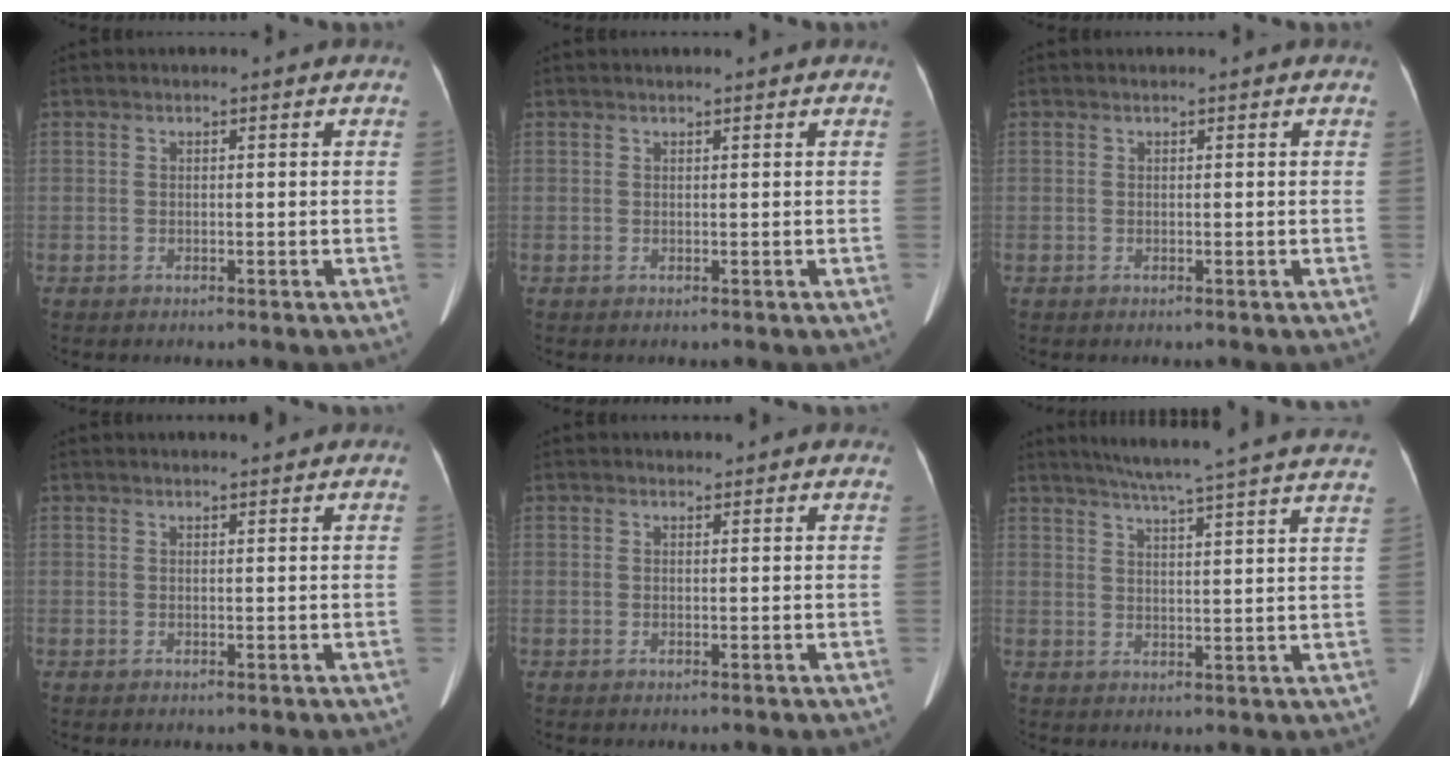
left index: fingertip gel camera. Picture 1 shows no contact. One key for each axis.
{"total": 1.5, "fx": 1.4, "fy": -0.1, "fz": 0.6, "tx": -0.008, "ty": 0.012, "tz": 0.023}
{"total": 0.8, "fx": 0.7, "fy": -0.1, "fz": 0.3, "tx": -0.005, "ty": 0.011, "tz": 0.015}
{"total": 2.8, "fx": 2.6, "fy": 0.1, "fz": 1.0, "tx": -0.014, "ty": 0.011, "tz": 0.034}
{"total": 2.0, "fx": 1.9, "fy": 0.6, "fz": 0.3, "tx": -0.008, "ty": 0.013, "tz": 0.020}
{"total": 22.7, "fx": 20.3, "fy": -0.4, "fz": 10.1, "tx": -0.158, "ty": -0.017, "tz": 0.254}